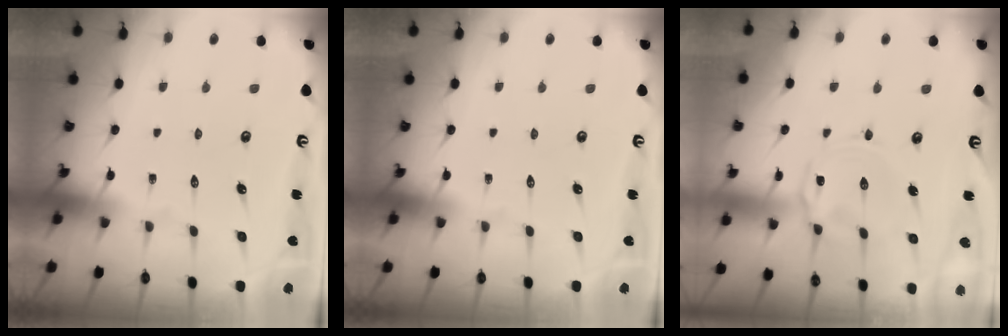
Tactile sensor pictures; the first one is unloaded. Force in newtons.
{"total": 0.0}
{"total": 2.5, "press": 2.5, "slide": 0.6}